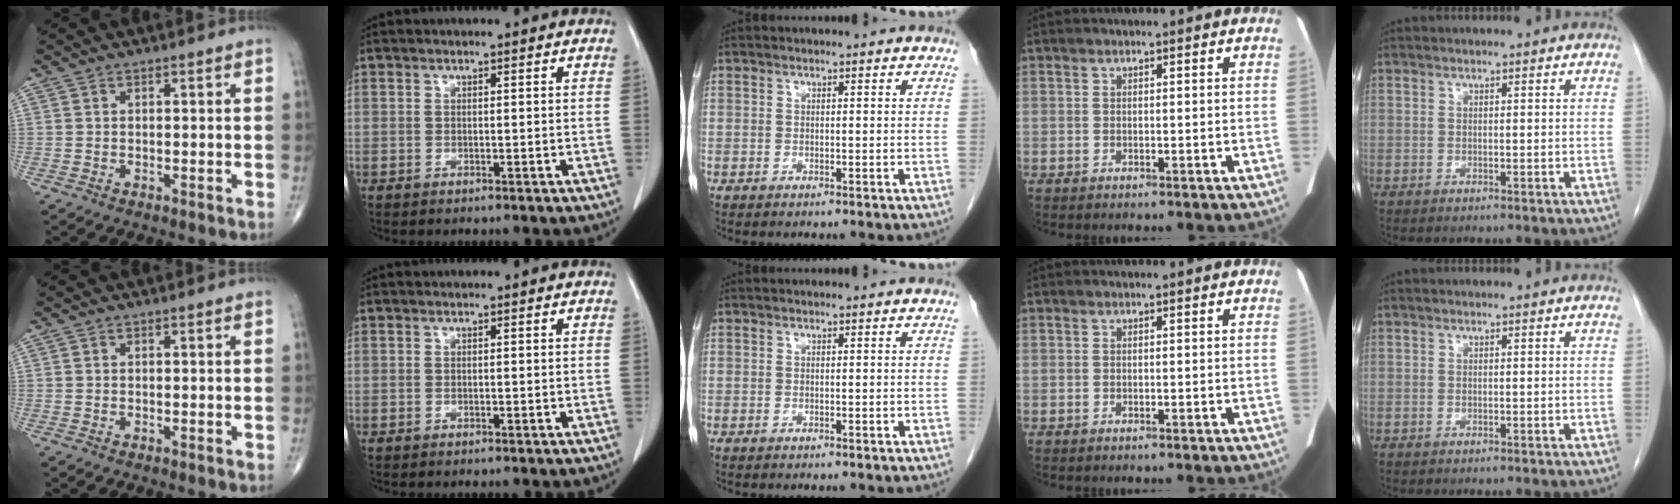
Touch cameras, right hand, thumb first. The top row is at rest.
{}